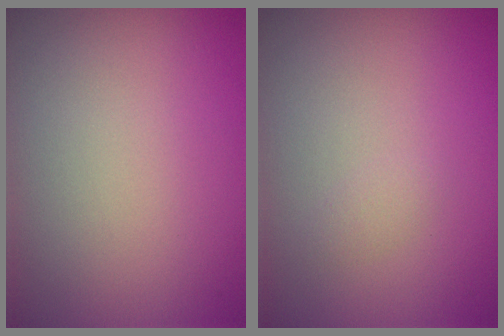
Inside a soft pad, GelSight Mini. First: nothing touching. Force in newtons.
{"total": 0.6, "press": 0.6, "slide": 0.1}